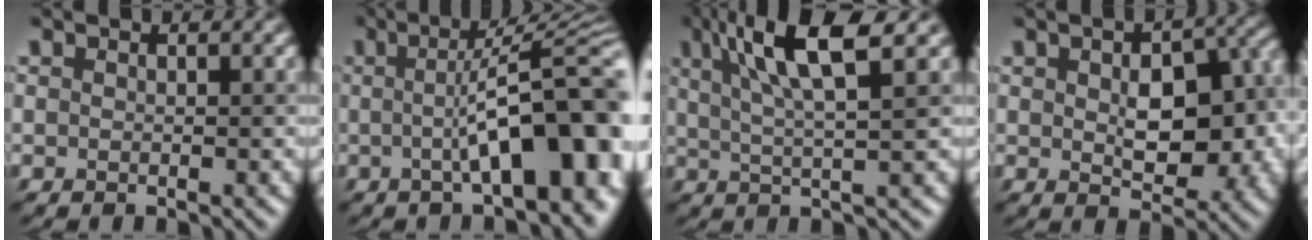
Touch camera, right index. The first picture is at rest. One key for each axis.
{"total": 12.6, "fx": -0.8, "fy": 3.6, "fz": 12.0, "tx": -0.129, "ty": 0.019, "tz": -0.011}
{"total": 7.8, "fx": 3.2, "fy": 1.8, "fz": 6.8, "tx": -0.111, "ty": 0.016, "tz": 0.059}
{"total": 8.4, "fx": -0.1, "fy": 4.8, "fz": 6.9, "tx": -0.097, "ty": -0.001, "tz": 0.006}